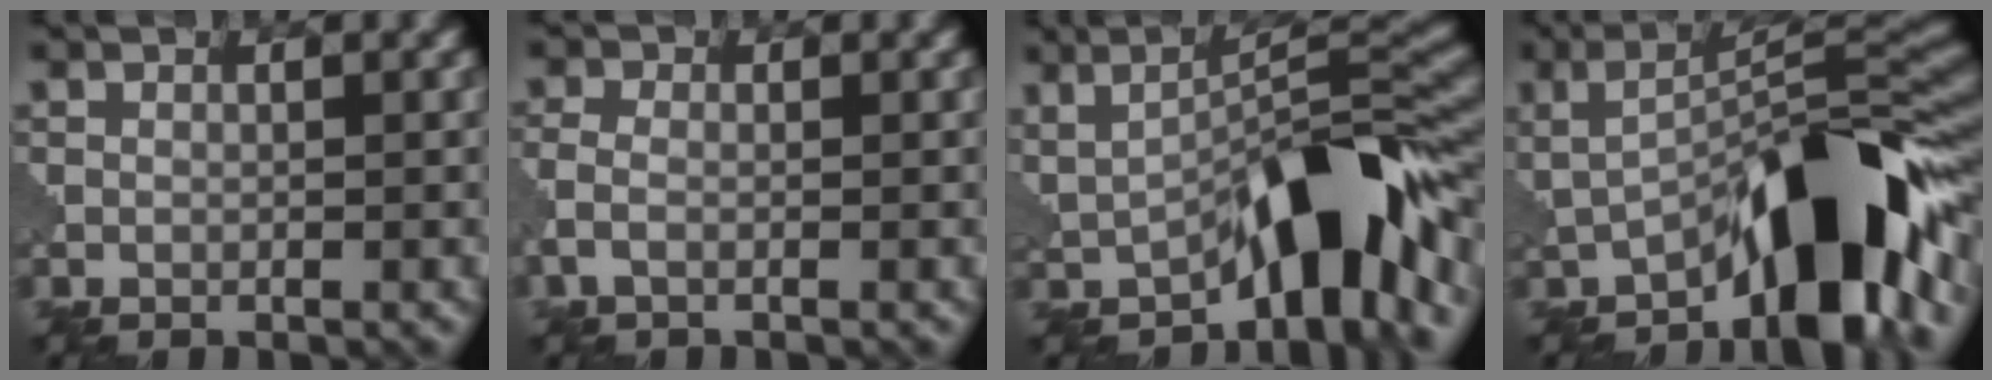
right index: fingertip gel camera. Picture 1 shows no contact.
{"total": 1.8, "force": [-0.7, 0.9, 1.4], "torque": [-0.040, -0.001, -0.023]}
{"total": 8.9, "force": [-3.1, 2.8, 7.9], "torque": [-0.095, 0.015, -0.053]}
{"total": 10.3, "force": [-4.4, 3.1, 8.9], "torque": [-0.107, 0.018, -0.079]}